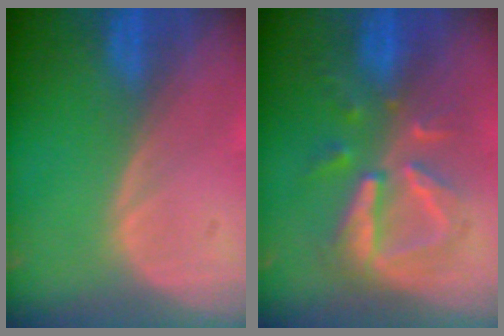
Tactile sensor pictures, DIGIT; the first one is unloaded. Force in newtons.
{"total": 7.9, "press": 7.9, "slide": 0.4}